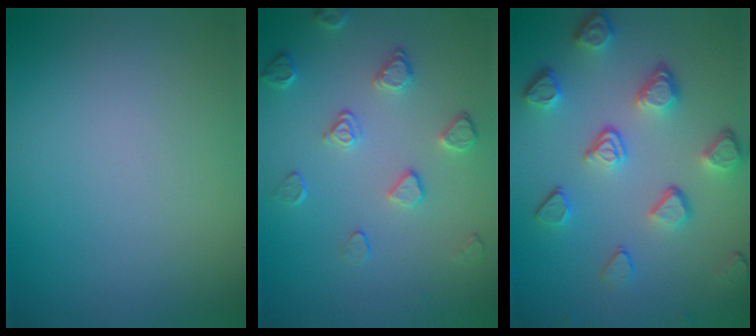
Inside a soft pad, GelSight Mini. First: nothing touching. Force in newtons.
{"total": 2.4, "press": 1.9, "slide": 1.4}
{"total": 5.3, "press": 3.8, "slide": 3.7}